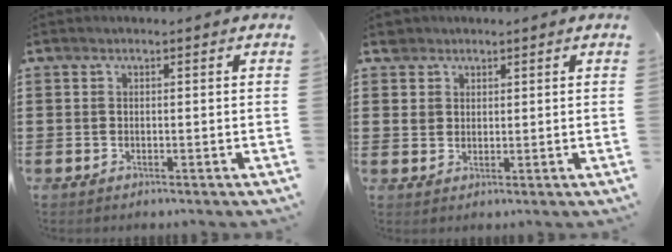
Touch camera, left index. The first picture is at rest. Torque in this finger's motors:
{"motor_torque": [0.40, -0.35, 0.17, 0.02]}